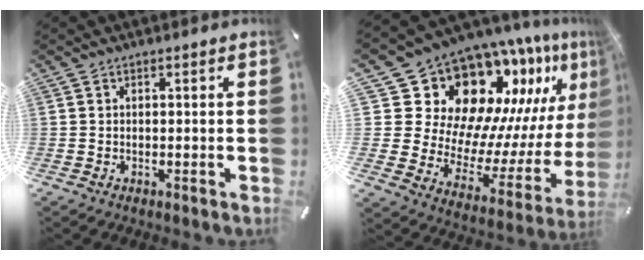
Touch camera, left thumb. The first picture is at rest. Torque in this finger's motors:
{"motor_torque": [2.72, 2.29, 1.47, -1.30, 0.09]}